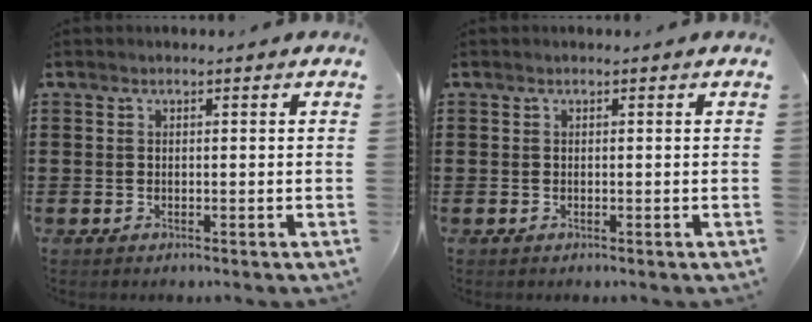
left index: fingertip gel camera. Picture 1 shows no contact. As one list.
[{"total": 0.0}]